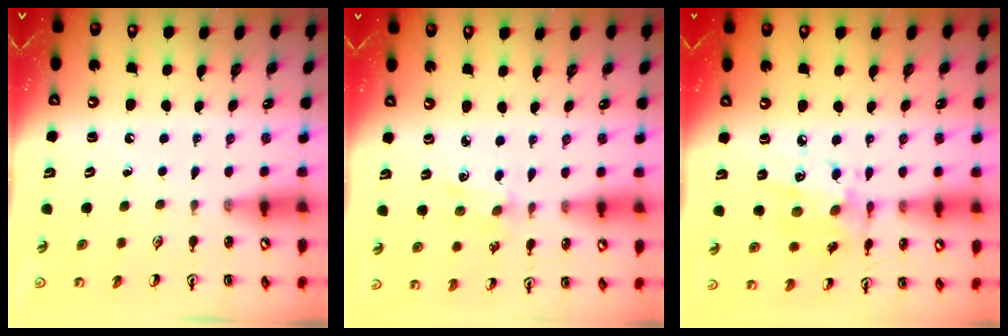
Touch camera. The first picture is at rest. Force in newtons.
{"total": 2.3, "press": 2.2, "slide": 0.4}
{"total": 11.0, "press": 11.0, "slide": 0.6}